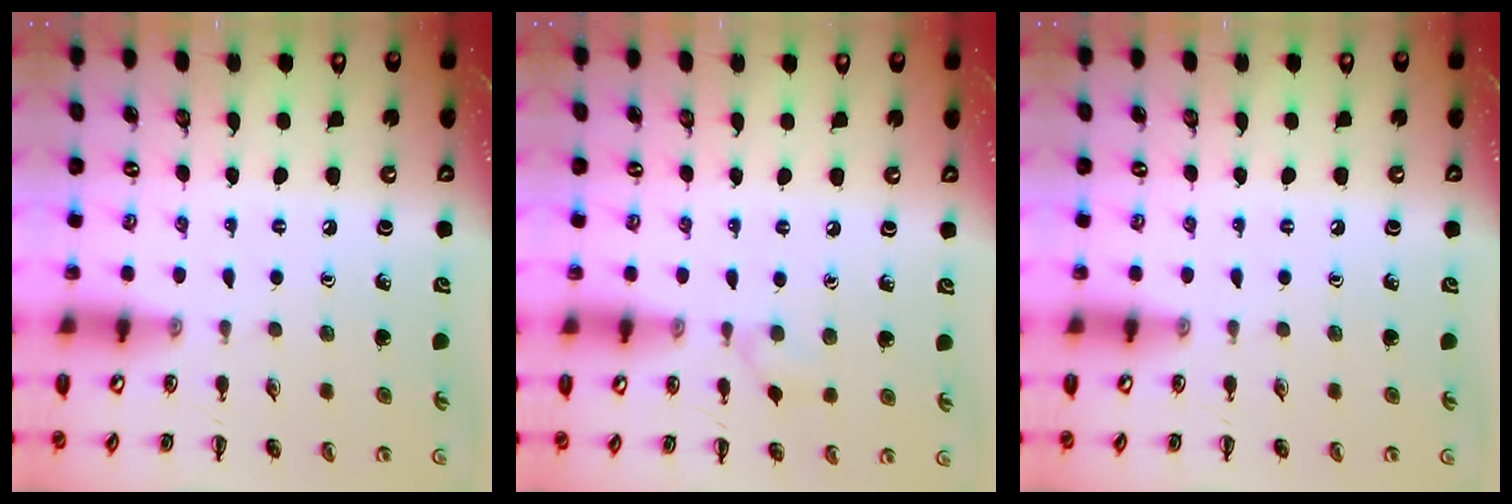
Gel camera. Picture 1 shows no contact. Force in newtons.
{"total": 4.2, "press": 3.9, "slide": 1.6}
{"total": 0.0}